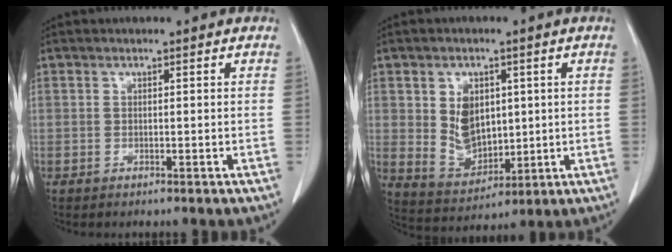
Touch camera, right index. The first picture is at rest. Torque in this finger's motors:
{"motor_torque": [0.89, 0.10, 0.39, 0.13]}